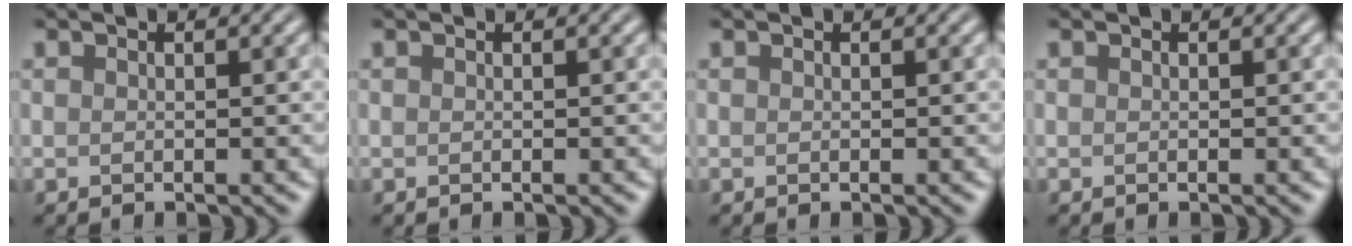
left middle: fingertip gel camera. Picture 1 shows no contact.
{"total": 0.0}
{"total": 0.0}
{"total": 0.0}